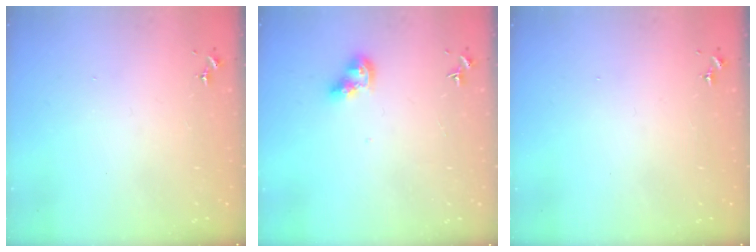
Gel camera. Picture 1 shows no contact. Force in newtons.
{"total": 8.9, "press": 8.9, "slide": 0.8}
{"total": 0.0}